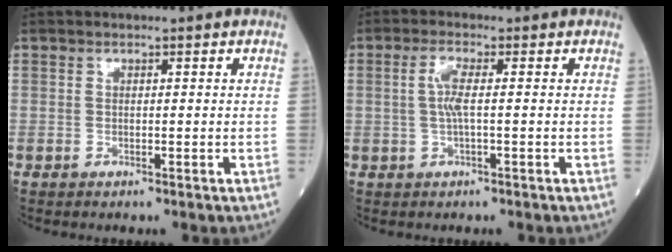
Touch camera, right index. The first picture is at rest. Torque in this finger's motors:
{"motor_torque": [0.60, 0.24, 0.32, 0.08]}